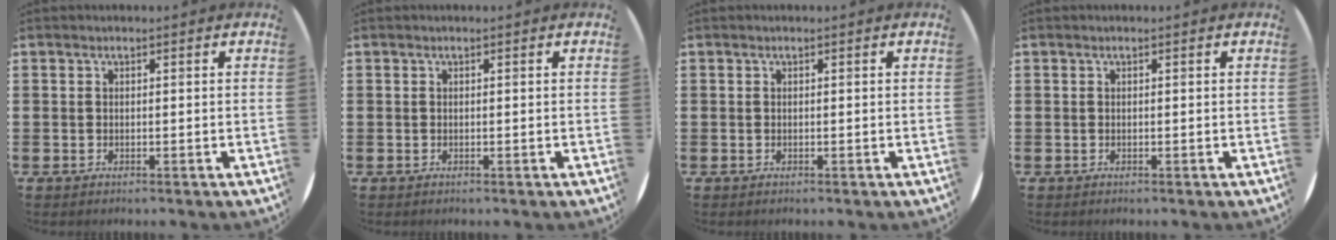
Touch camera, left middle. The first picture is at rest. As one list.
[{"total": 0.0}, {"total": 0.0}, {"total": 0.0}]